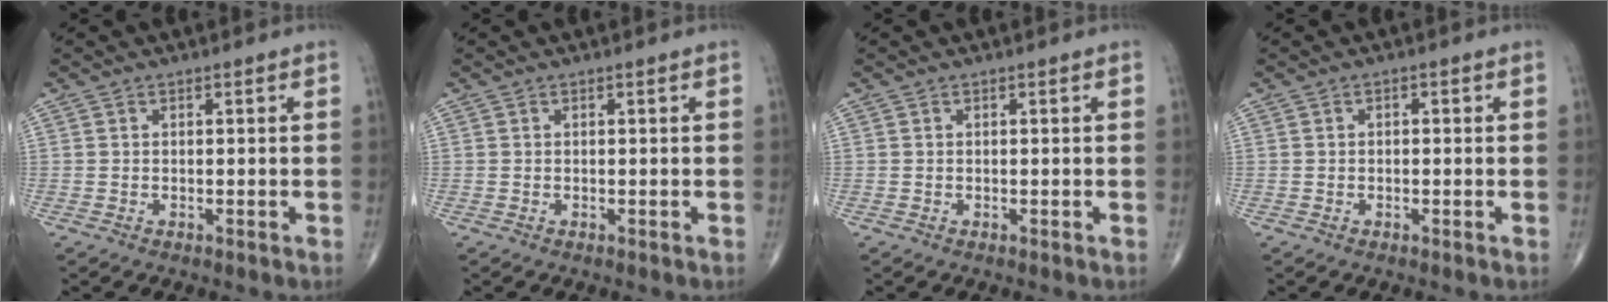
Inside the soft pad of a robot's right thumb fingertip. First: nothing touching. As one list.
[{"total": 0.0}, {"total": 0.0}, {"total": 0.8, "force": [0.0, 0.5, 0.6], "torque": [-0.003, 0.002, -0.002]}]